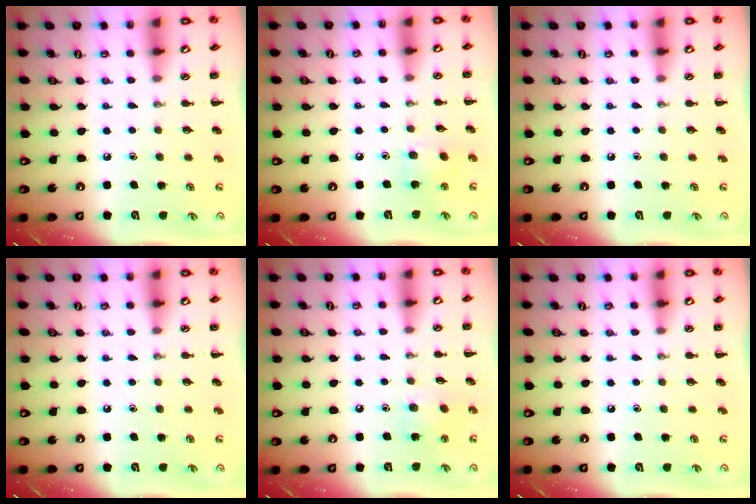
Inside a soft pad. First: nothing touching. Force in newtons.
{"total": 7.5, "press": 7.3, "slide": 1.8}
{"total": 0.0}
{"total": 0.0}
{"total": 6.3, "press": 6.1, "slide": 1.5}
{"total": 0.0}